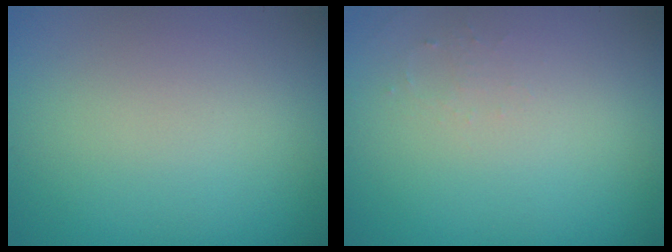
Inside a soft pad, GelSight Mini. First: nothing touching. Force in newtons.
{"total": 0.8, "press": 0.8, "slide": 0.3}